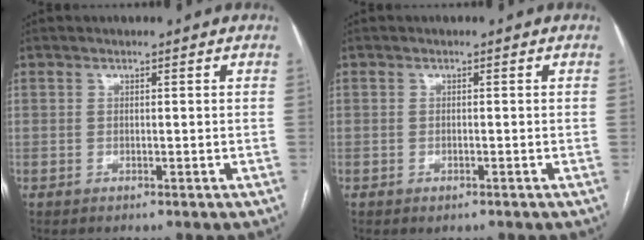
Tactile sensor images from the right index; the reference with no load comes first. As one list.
[{"total": 0.9, "force": [-0.5, 0.3, 0.6], "torque": [-0.010, -0.002, -0.003]}]